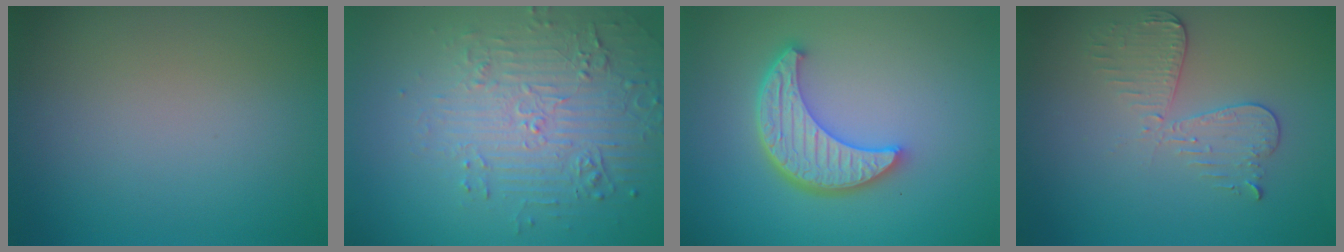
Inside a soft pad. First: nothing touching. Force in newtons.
{"total": 5.0, "press": 3.5, "slide": 3.5}
{"total": 5.6, "press": 4.3, "slide": 3.7}
{"total": 3.0, "press": 2.7, "slide": 1.2}